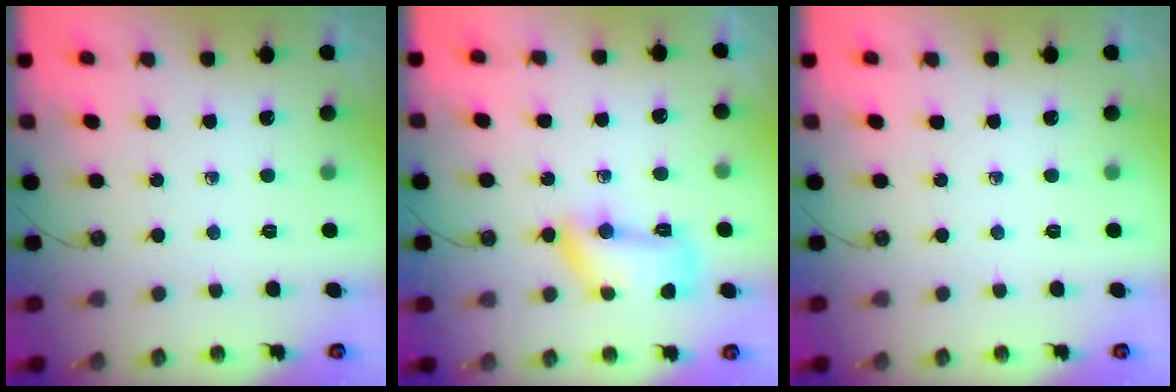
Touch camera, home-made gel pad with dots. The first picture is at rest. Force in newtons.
{"total": 10.7, "press": 10.6, "slide": 1.4}
{"total": 0.0}